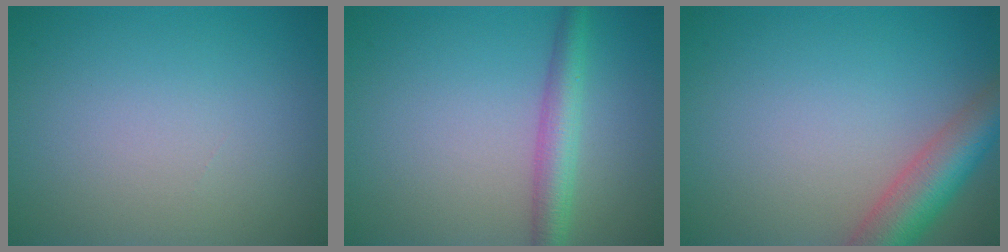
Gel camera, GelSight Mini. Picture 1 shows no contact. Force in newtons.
{"total": 3.4, "press": 3.4, "slide": 0.2}
{"total": 5.9, "press": 5.8, "slide": 0.3}